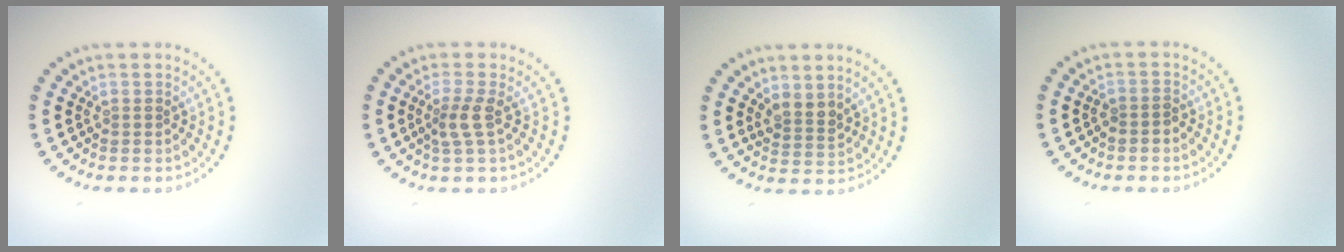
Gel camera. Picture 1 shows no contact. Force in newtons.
{"total": 2.0, "press": 1.6, "slide": 1.3}
{"total": 2.0, "press": 1.7, "slide": 1.1}
{"total": 1.1, "press": 1.0, "slide": 0.5}